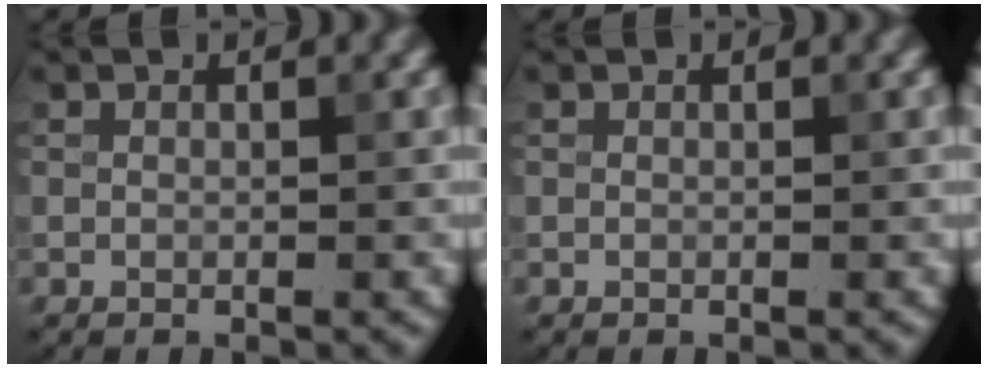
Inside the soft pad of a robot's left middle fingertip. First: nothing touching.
{"total": 0.0}